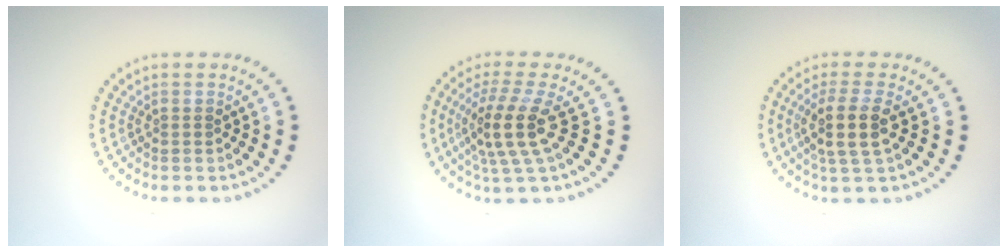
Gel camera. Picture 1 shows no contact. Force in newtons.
{"total": 4.3, "press": 3.3, "slide": 2.8}
{"total": 3.3, "press": 2.9, "slide": 1.6}